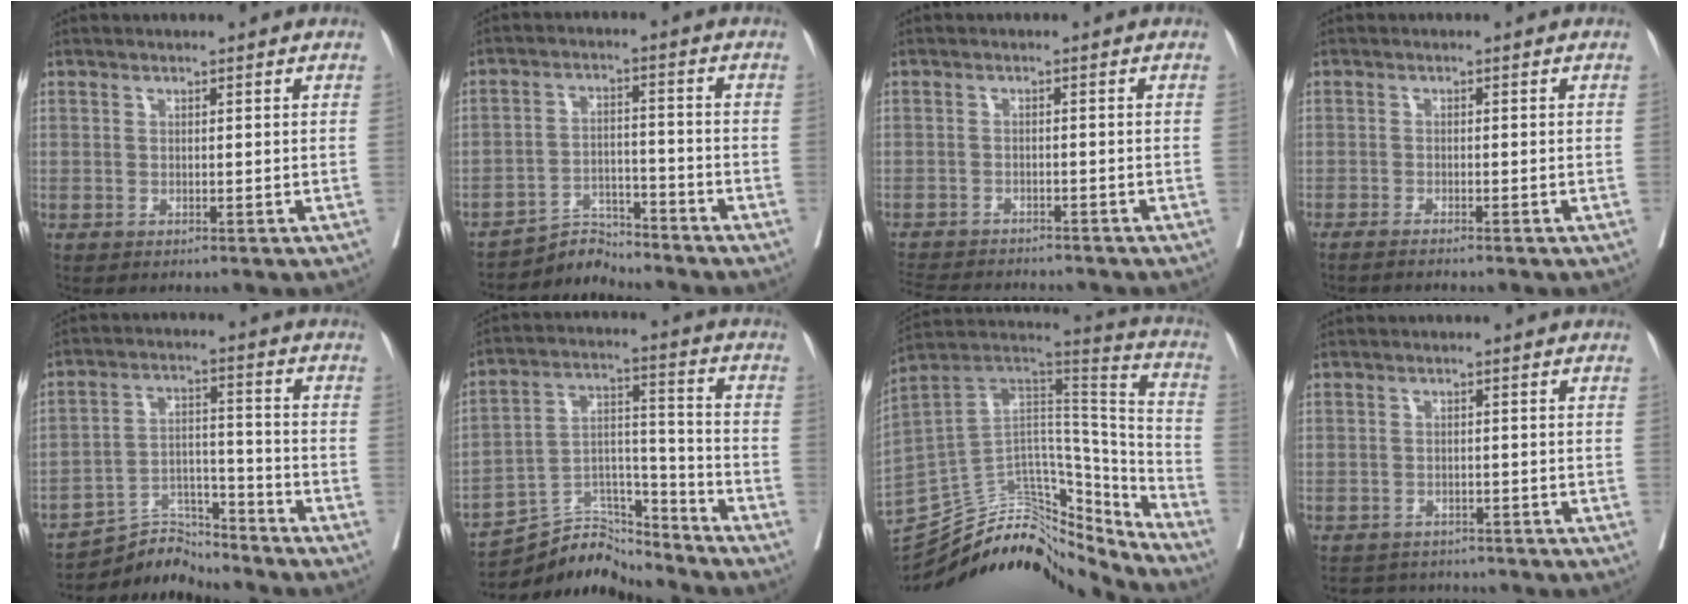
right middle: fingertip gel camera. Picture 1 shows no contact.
{"total": 5.1, "force": [-4.9, 0.2, -1.3], "torque": [0.020, 0.007, -0.084]}
{"total": 10.6, "force": [-9.8, 2.1, 3.5], "torque": [-0.064, -0.007, -0.137]}
{"total": 2.9, "force": [-2.5, -0.5, 1.4], "torque": [-0.017, 0.002, -0.036]}
{"total": 7.6, "force": [-7.5, 0.5, -1.0], "torque": [0.017, 0.021, -0.135]}
{"total": 11.2, "force": [-11.1, 1.5, 0.7], "torque": [-0.008, 0.042, -0.201]}
{"total": 23.6, "force": [-21.5, 6.8, 7.2], "torque": [-0.121, 0.063, -0.333]}
{"total": 4.2, "force": [-3.9, 1.2, -0.4], "torque": [0.010, 0.002, -0.060]}